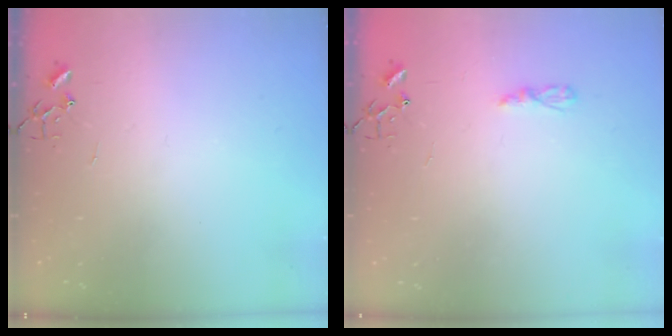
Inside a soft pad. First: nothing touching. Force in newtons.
{"total": 3.5, "press": 3.5, "slide": 0.4}